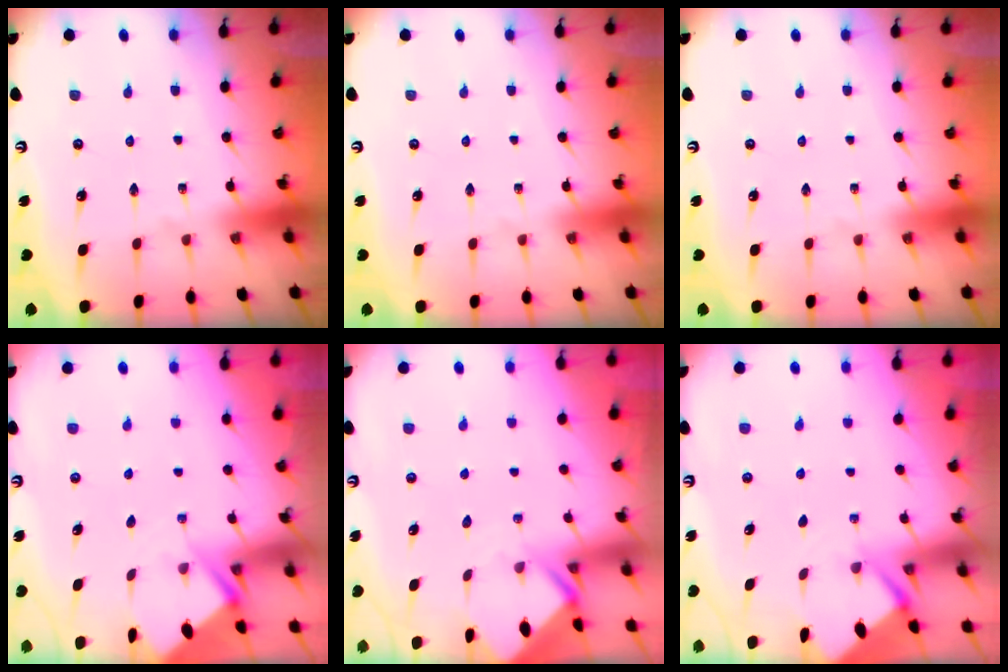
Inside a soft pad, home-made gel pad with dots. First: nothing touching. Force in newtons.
{"total": 0.0}
{"total": 0.0}
{"total": 2.8, "press": 2.8, "slide": 0.4}
{"total": 2.8, "press": 2.8, "slide": 0.2}
{"total": 2.6, "press": 2.6, "slide": 0.0}